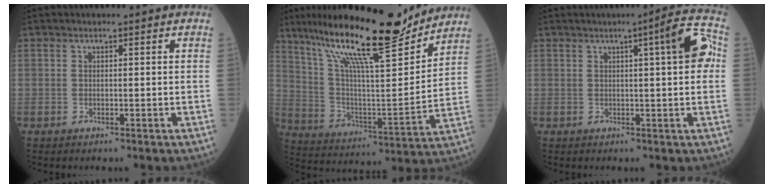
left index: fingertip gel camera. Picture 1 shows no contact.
{"total": 20.8, "force": [16.8, 1.7, 12.1], "torque": [-0.212, -0.005, 0.285]}
{"total": 5.9, "force": [1.3, 0.3, 5.7], "torque": [-0.074, 0.016, 0.011]}